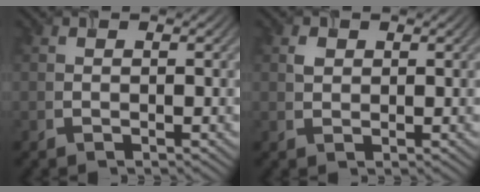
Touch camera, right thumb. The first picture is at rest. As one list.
[{"total": 1.2, "force": [0.5, 0.9, 0.5], "torque": [-0.012, -0.001, 0.009]}]